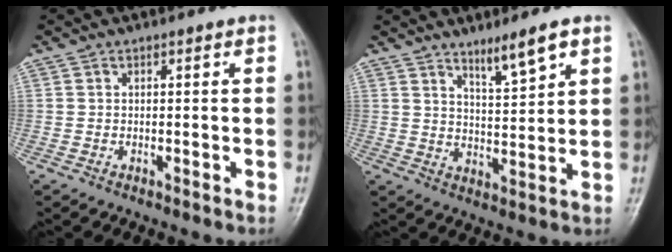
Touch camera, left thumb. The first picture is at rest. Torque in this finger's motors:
{"motor_torque": [0.01, -0.13, 0.08, -0.36, 0.10]}